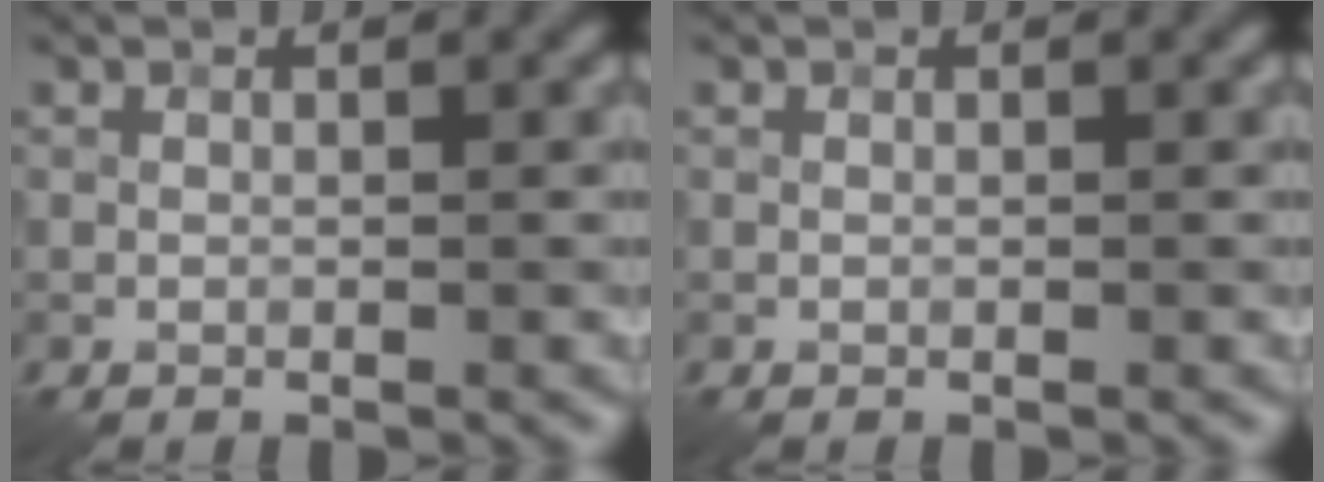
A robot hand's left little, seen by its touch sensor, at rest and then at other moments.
{"total": 0.0}